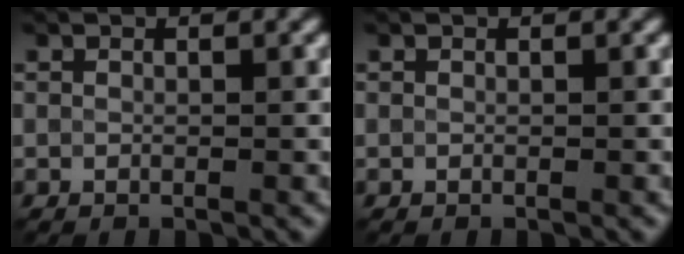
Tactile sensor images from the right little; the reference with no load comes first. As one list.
[{"total": 0.0}]